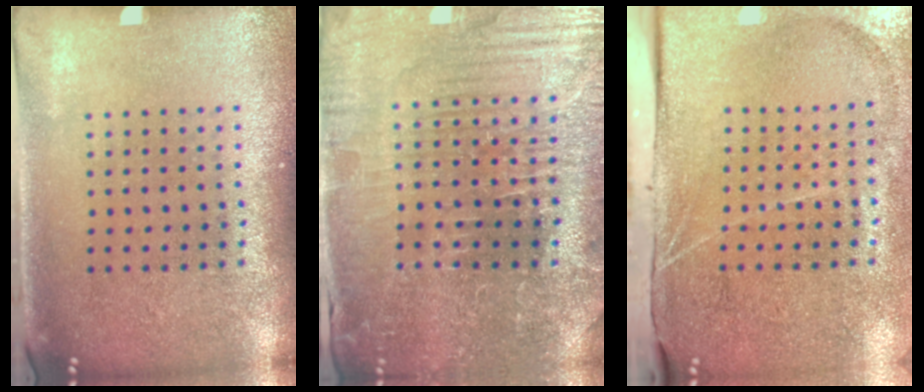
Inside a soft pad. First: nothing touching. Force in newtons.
{"total": 3.6, "press": 3.6, "slide": 0.4}
{"total": 4.3, "press": 3.5, "slide": 2.6}